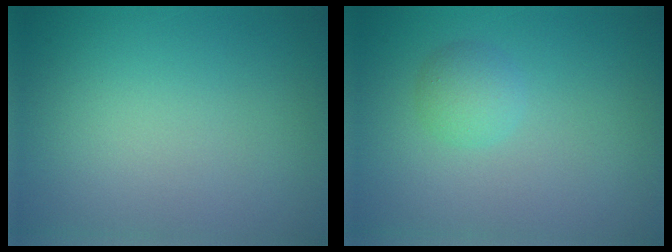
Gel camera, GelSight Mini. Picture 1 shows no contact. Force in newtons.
{"total": 1.7, "press": 1.7, "slide": 0.0}